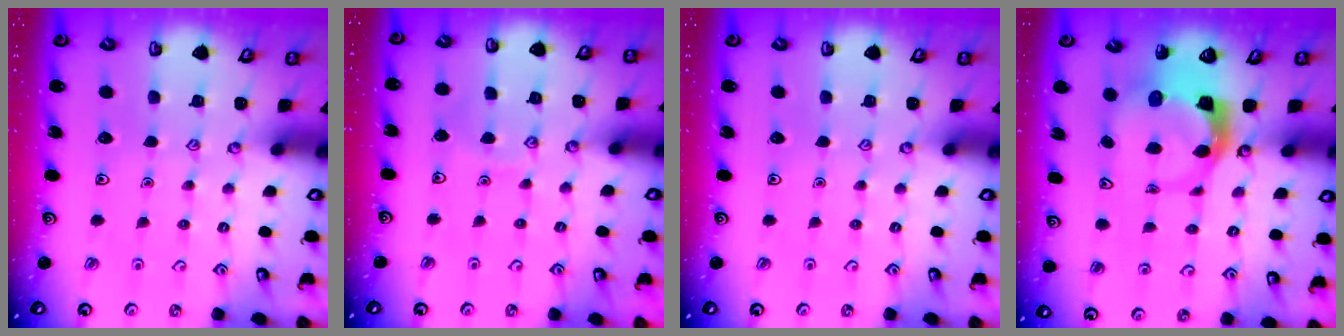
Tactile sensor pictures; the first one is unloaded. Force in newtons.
{"total": 5.8, "press": 5.8, "slide": 0.6}
{"total": 0.0}
{"total": 6.1, "press": 6.0, "slide": 0.9}